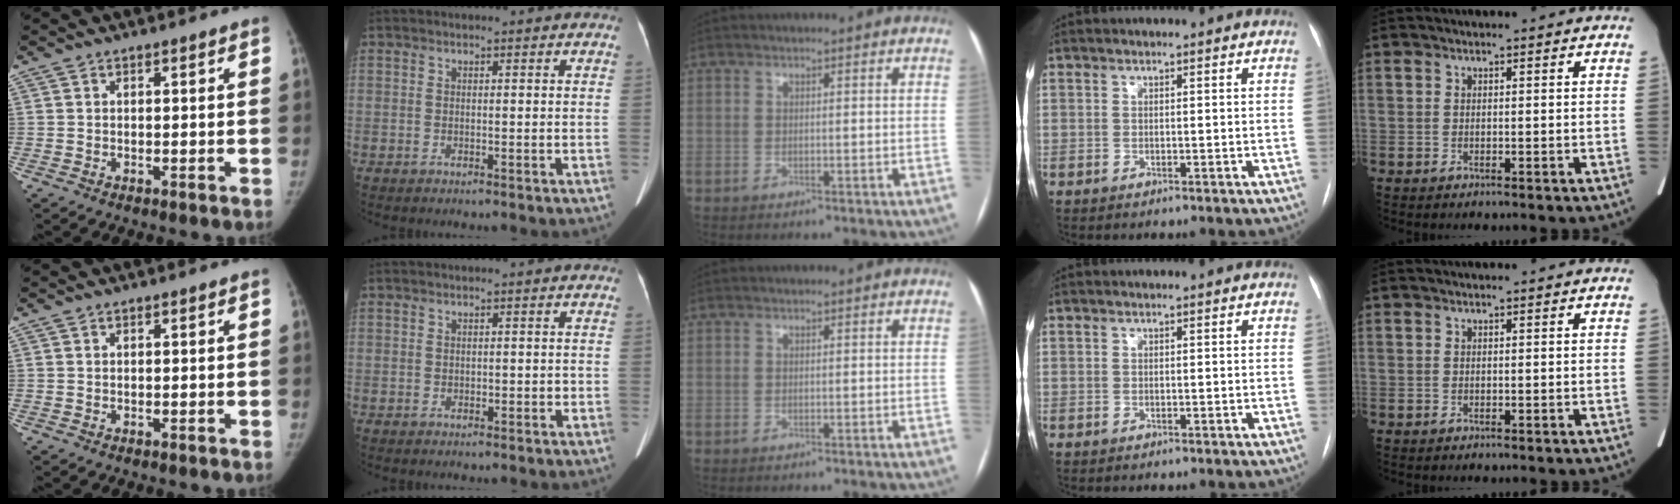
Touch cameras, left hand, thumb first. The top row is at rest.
{"index": {"total": 0.7, "force": [-0.3, 0.6, 0.3], "torque": [-0.007, 0.005, -0.004]}}